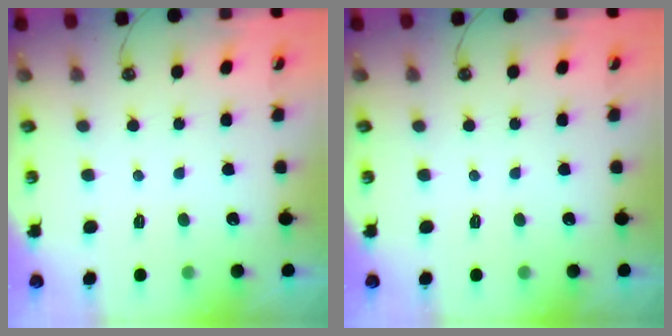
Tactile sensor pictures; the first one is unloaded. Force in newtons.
{"total": 0.0}